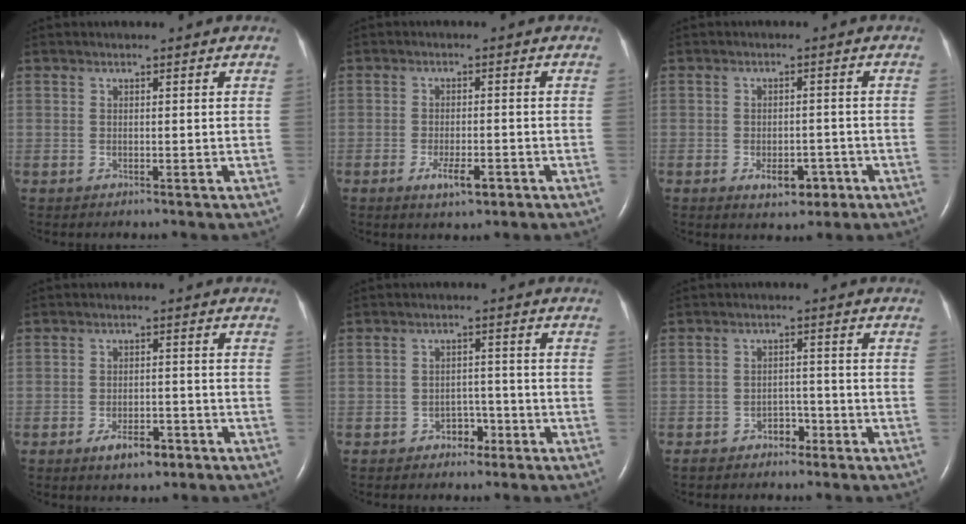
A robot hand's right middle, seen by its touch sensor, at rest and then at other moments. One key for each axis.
{"total": 4.1, "fx": -2.2, "fy": 1.1, "fz": 3.3, "tx": -0.059, "ty": -0.002, "tz": -0.033}
{"total": 4.7, "fx": -2.4, "fy": 2.5, "fz": 3.1, "tx": -0.039, "ty": 0.004, "tz": -0.028}
{"total": 4.5, "fx": -2.8, "fy": 1.8, "fz": 3.0, "tx": -0.048, "ty": 0.002, "tz": -0.042}
{"total": 3.0, "fx": -1.9, "fy": 1.9, "fz": 1.3, "tx": -0.014, "ty": 0.008, "tz": -0.025}
{"total": 2.9, "fx": -2.1, "fy": 1.6, "fz": 1.1, "tx": -0.016, "ty": 0.006, "tz": -0.031}